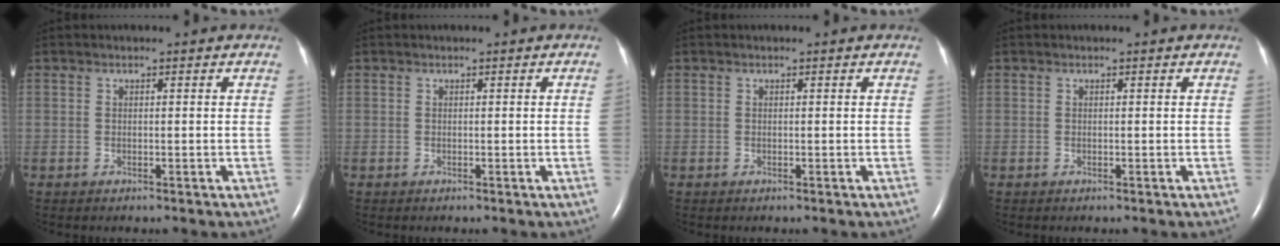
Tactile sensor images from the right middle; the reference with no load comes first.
{"total": 0.7, "force": [0.0, -0.3, 0.6], "torque": [-0.007, -0.001, -0.002]}
{"total": 0.0}
{"total": 0.0}